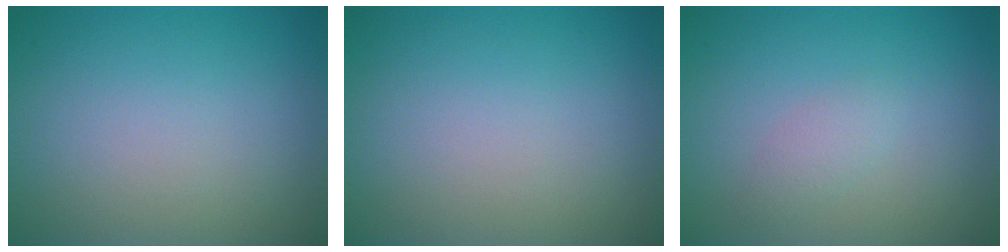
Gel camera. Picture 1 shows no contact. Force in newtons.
{"total": 0.0}
{"total": 1.3, "press": 1.3, "slide": 0.1}